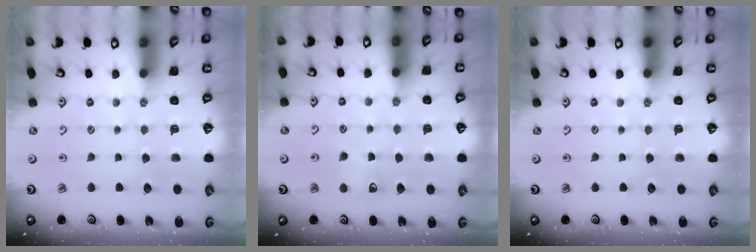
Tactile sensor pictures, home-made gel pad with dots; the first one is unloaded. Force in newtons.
{"total": 4.8, "press": 4.8, "slide": 0.7}
{"total": 0.0}